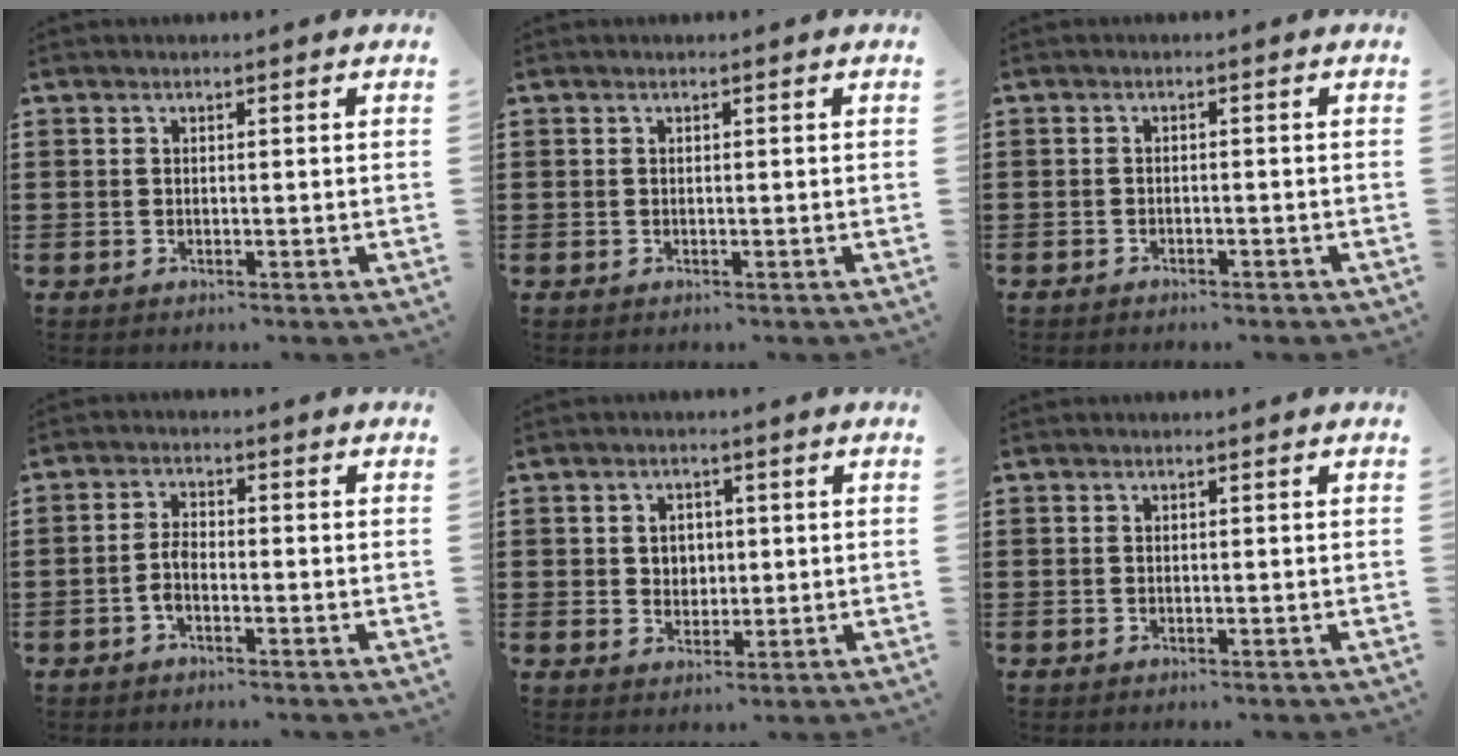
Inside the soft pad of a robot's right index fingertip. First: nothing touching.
{"total": 0.0}
{"total": 1.2, "force": [-1.1, 0.3, 0.1], "torque": [-0.007, 0.001, -0.025]}
{"total": 2.6, "force": [-1.3, 0.9, 2.0], "torque": [-0.055, -0.004, -0.029]}
{"total": 2.7, "force": [0.6, 2.5, 1.0], "torque": [-0.028, 0.010, 0.007]}
{"total": 0.0}